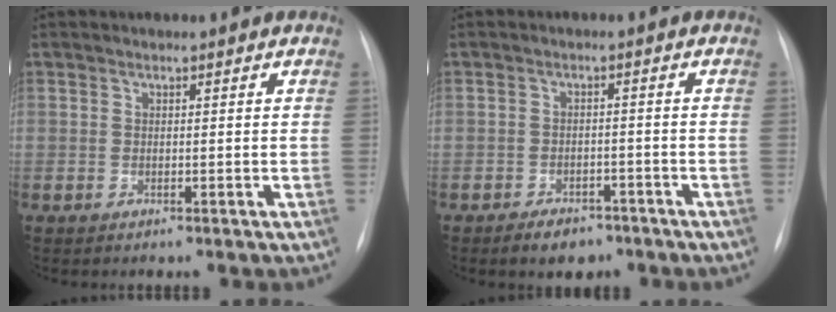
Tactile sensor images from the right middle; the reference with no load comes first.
{"total": 4.4, "force": [-3.2, 2.5, 1.7], "torque": [-0.029, 0.003, -0.041]}